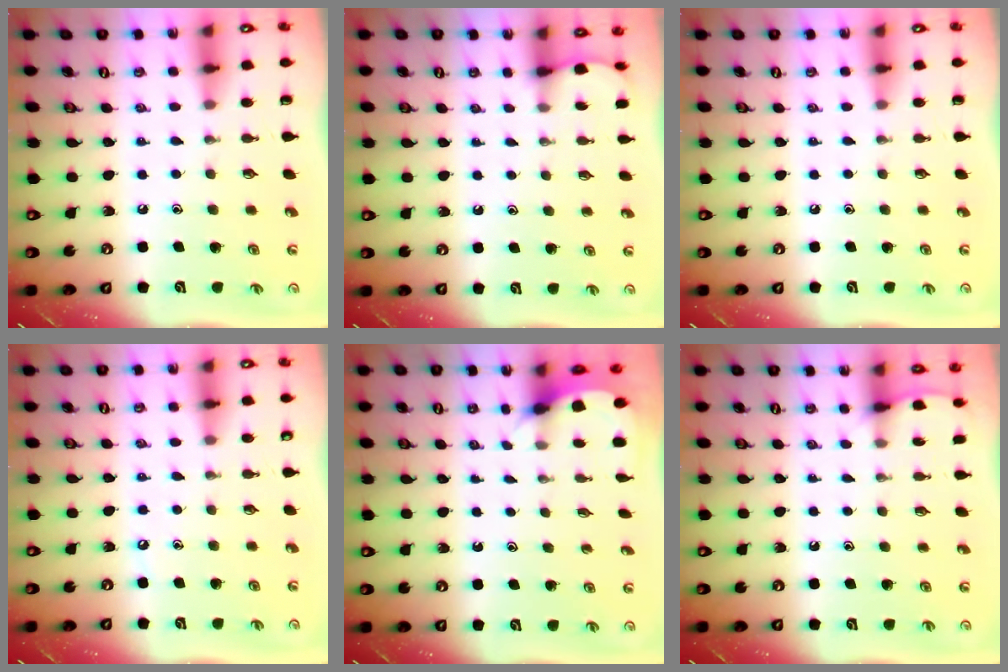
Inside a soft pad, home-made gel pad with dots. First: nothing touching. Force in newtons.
{"total": 1.9, "press": 1.9, "slide": 0.2}
{"total": 0.0}
{"total": 3.0, "press": 3.0, "slide": 0.4}
{"total": 2.5, "press": 2.5, "slide": 0.1}
{"total": 3.7, "press": 3.7, "slide": 0.4}